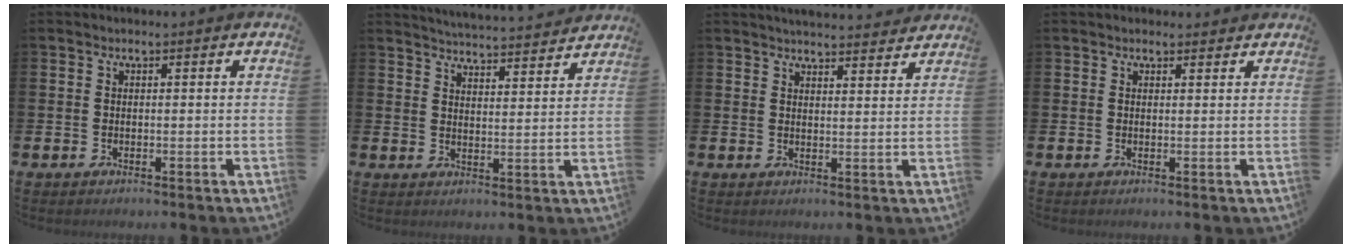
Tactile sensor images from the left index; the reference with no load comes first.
{"total": 5.0, "force": [5.0, 0.0, 0.1], "torque": [-0.012, -0.040, 0.088]}
{"total": 4.0, "force": [4.0, 0.2, 0.2], "torque": [0.000, -0.026, 0.071]}
{"total": 1.2, "force": [1.0, 0.6, 0.1], "torque": [0.006, 0.004, 0.017]}